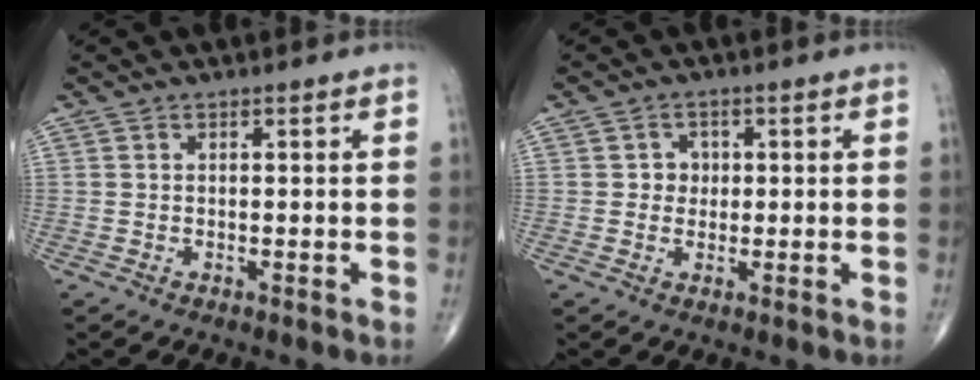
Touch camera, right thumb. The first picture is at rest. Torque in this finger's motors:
{"motor_torque": [-0.09, -0.17, -0.02, -0.13, 0.00]}